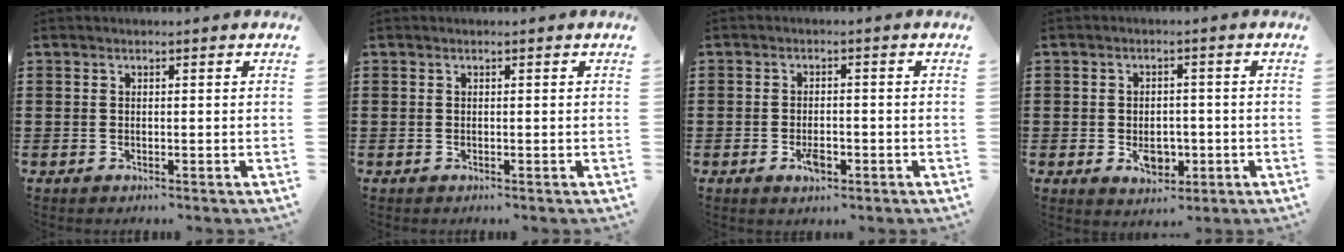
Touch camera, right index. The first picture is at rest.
{"total": 0.0}
{"total": 2.9, "force": [-1.2, 1.3, 2.4], "torque": [-0.042, -0.001, -0.018]}
{"total": 4.6, "force": [-1.2, 3.1, 3.2], "torque": [-0.045, -0.004, -0.022]}